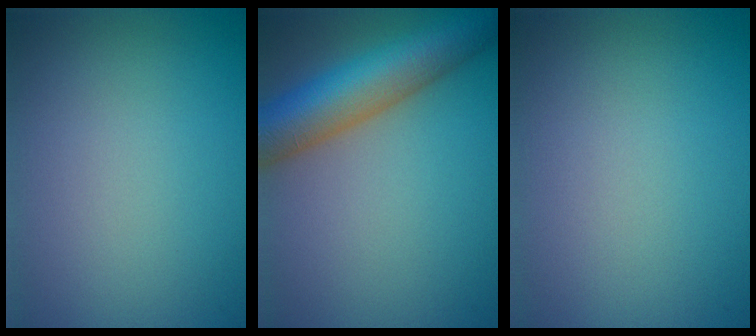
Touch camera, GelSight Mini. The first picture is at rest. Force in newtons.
{"total": 8.8, "press": 8.8, "slide": 0.3}
{"total": 0.0}